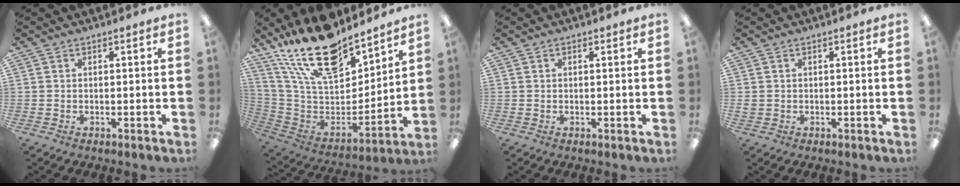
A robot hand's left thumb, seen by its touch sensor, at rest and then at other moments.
{"total": 23.7, "force": [17.7, 9.8, 12.4], "torque": [-0.238, -0.113, 0.314]}
{"total": 0.5, "force": [0.4, 0.3, 0.2], "torque": [0.004, -0.001, 0.004]}
{"total": 1.0, "force": [0.3, 0.9, 0.4], "torque": [-0.008, 0.003, 0.005]}